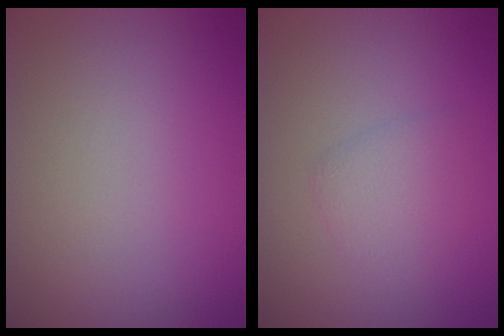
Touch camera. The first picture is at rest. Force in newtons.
{"total": 1.8, "press": 1.8, "slide": 0.1}